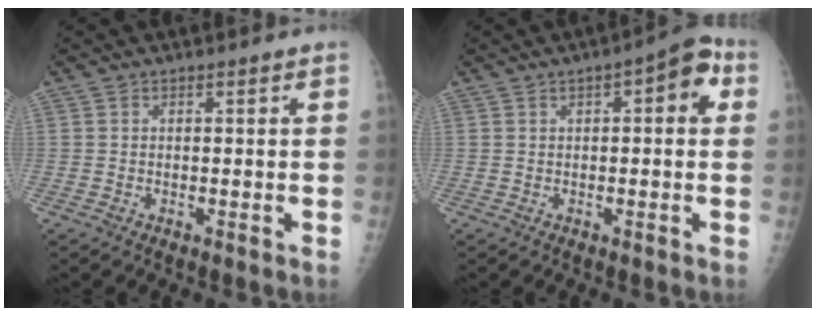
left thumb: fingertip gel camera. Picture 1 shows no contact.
{"total": 6.9, "force": [1.9, 2.8, 6.0], "torque": [-0.057, 0.017, 0.014]}